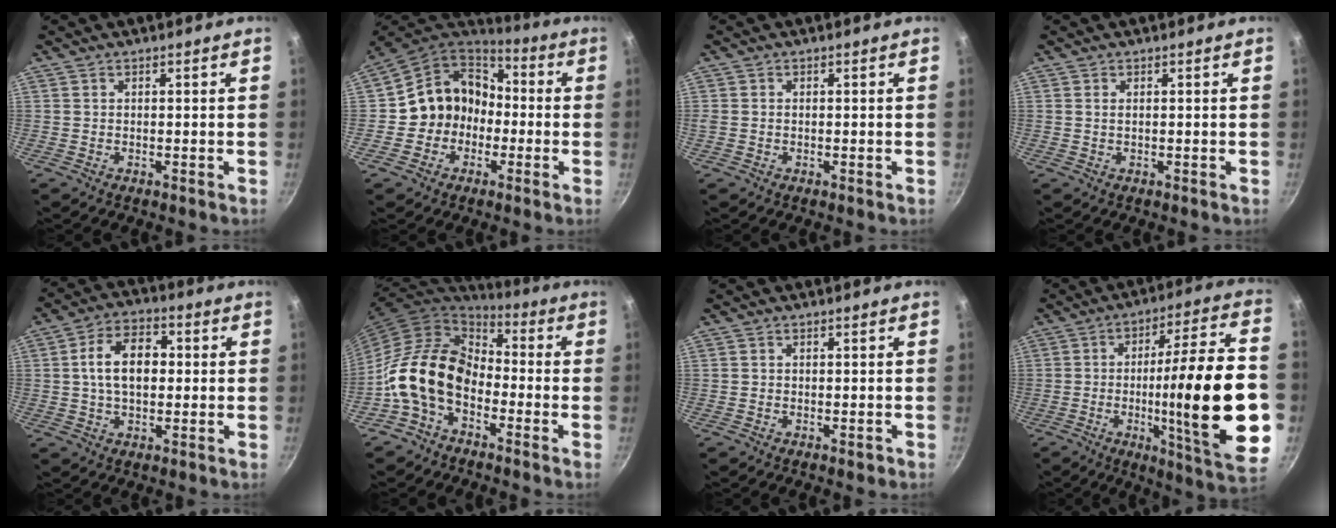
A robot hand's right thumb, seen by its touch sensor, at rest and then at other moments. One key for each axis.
{"total": 12.8, "fx": -1.9, "fy": 11.5, "fz": 5.2, "tx": -0.045, "ty": 0.052, "tz": -0.044}
{"total": 1.1, "fx": -0.2, "fy": 0.9, "fz": 0.6, "tx": -0.010, "ty": 0.001, "tz": -0.003}
{"total": 0.8, "fx": 0.2, "fy": 0.4, "fz": 0.6, "tx": -0.011, "ty": 0.000, "tz": 0.003}
{"total": 10.6, "fx": 0.7, "fy": 6.8, "fz": 8.2, "tx": -0.114, "ty": 0.023, "tz": 0.003}
{"total": 15.2, "fx": -4.6, "fy": 10.3, "fz": 10.2, "tx": -0.155, "ty": 0.055, "tz": -0.112}
{"total": 1.1, "fx": -0.6, "fy": 0.6, "fz": 0.6, "tx": -0.010, "ty": 0.003, "tz": -0.007}
{"total": 26.9, "fx": -4.5, "fy": 4.8, "fz": 26.0, "tx": -0.381, "ty": 0.015, "tz": -0.061}